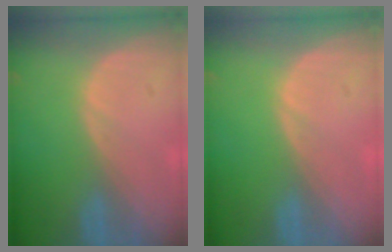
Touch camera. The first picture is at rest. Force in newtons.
{"total": 0.0}